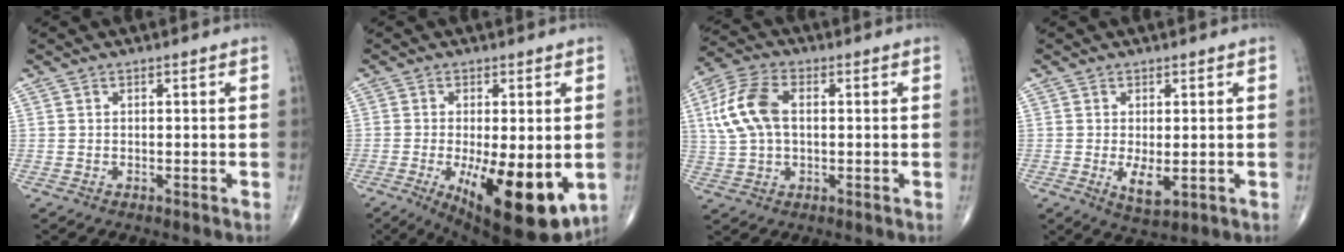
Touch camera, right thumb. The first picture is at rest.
{"total": 17.4, "force": [-4.5, 6.3, 15.5], "torque": [-0.207, -0.027, -0.048]}
{"total": 11.0, "force": [1.6, 6.5, 8.7], "torque": [-0.190, 0.019, 0.028]}
{"total": 4.3, "force": [-0.6, 1.8, 3.9], "torque": [-0.062, -0.012, -0.002]}